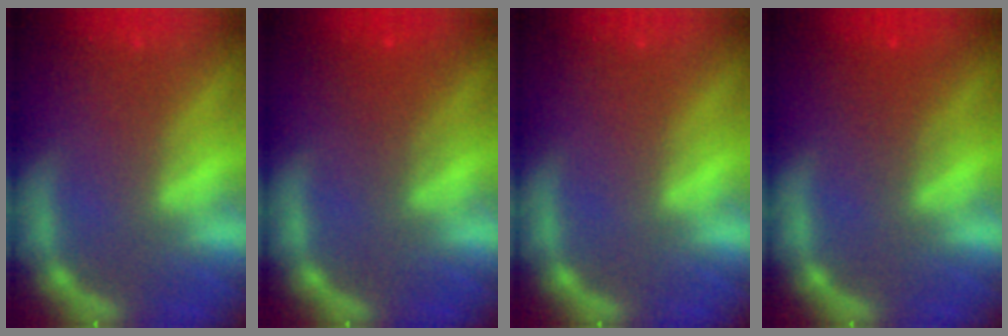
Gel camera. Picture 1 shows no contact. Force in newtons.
{"total": 2.4}
{"total": 0.0}
{"total": 1.9}